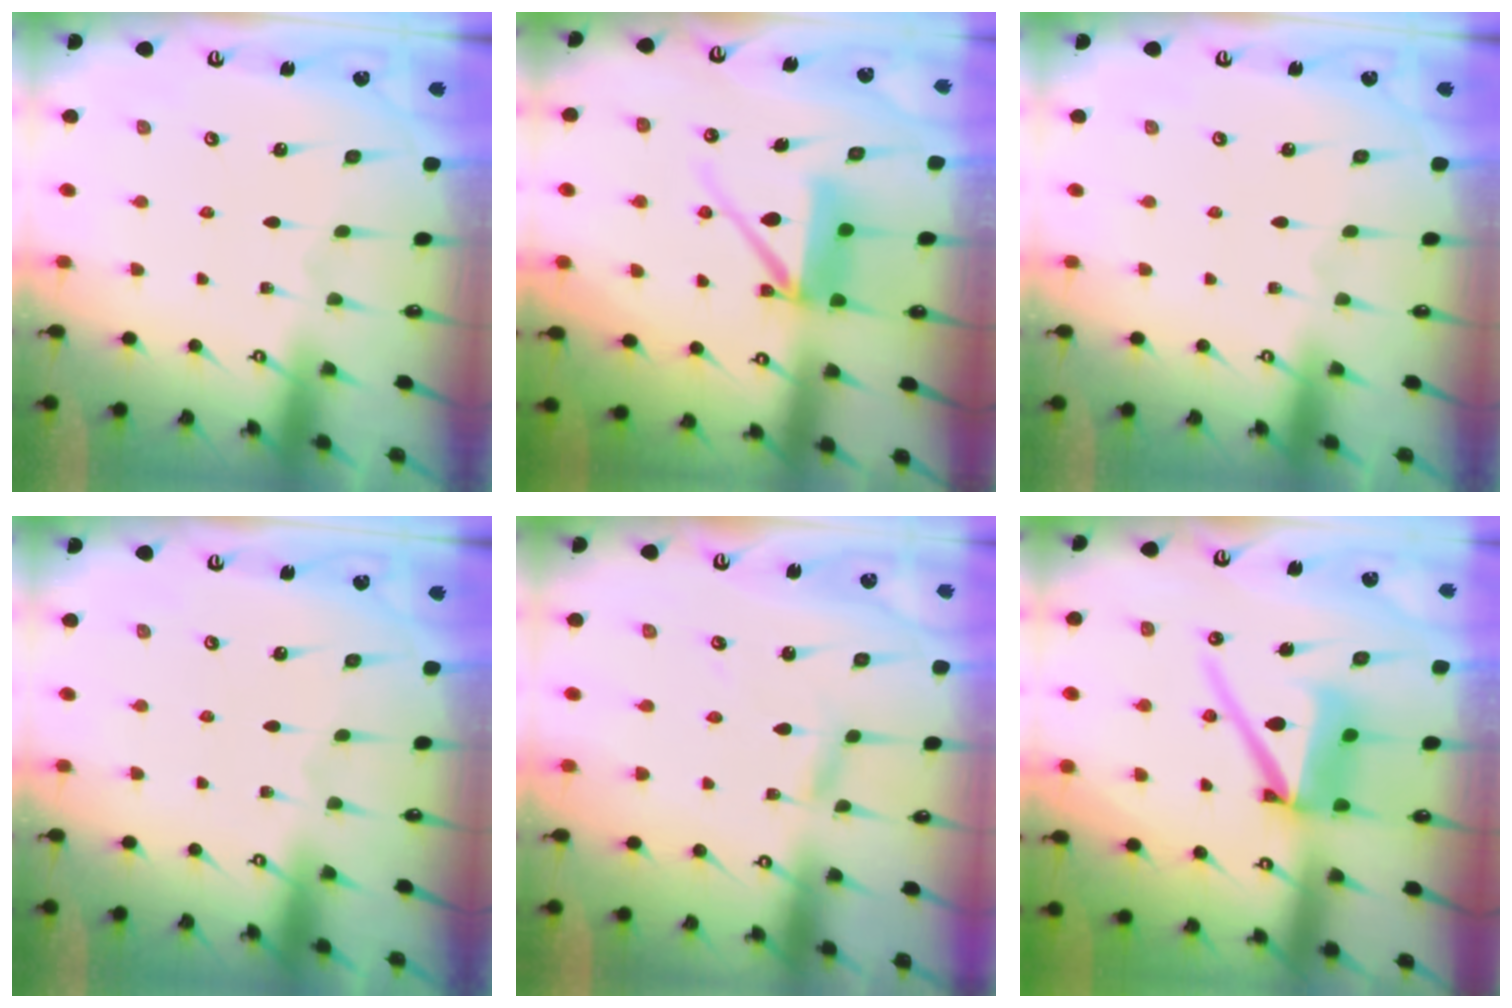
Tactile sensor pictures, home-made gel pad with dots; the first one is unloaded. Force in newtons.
{"total": 10.5, "press": 10.4, "slide": 1.1}
{"total": 0.0}
{"total": 0.0}
{"total": 2.5, "press": 2.5, "slide": 0.1}
{"total": 12.5, "press": 12.4, "slide": 1.5}